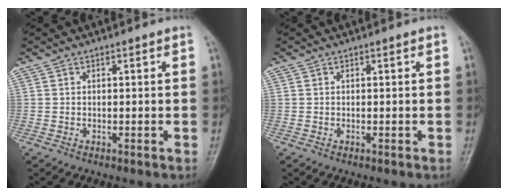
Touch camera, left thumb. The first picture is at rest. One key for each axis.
{"total": 0.0}